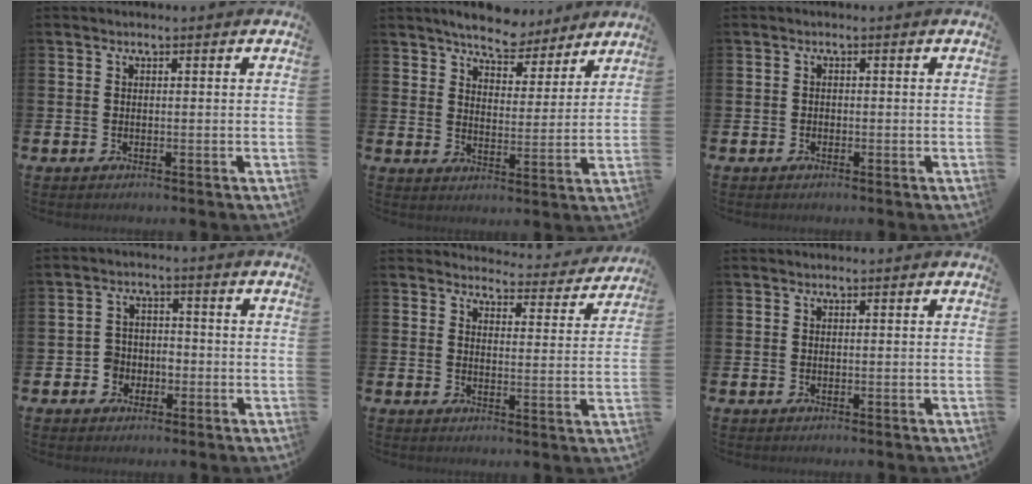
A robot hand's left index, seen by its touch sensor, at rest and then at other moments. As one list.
[{"total": 6.4, "force": [6.2, 1.5, 1.0], "torque": [-0.028, -0.041, 0.106]}, {"total": 0.7, "force": [-0.4, 0.6, 0.1], "torque": [-0.003, 0.004, -0.009]}, {"total": 3.3, "force": [-1.6, 2.9, 0.5], "torque": [-0.012, 0.003, -0.040]}, {"total": 3.5, "force": [3.4, 0.8, 0.3], "torque": [-0.010, -0.031, 0.054]}, {"total": 0.0}]